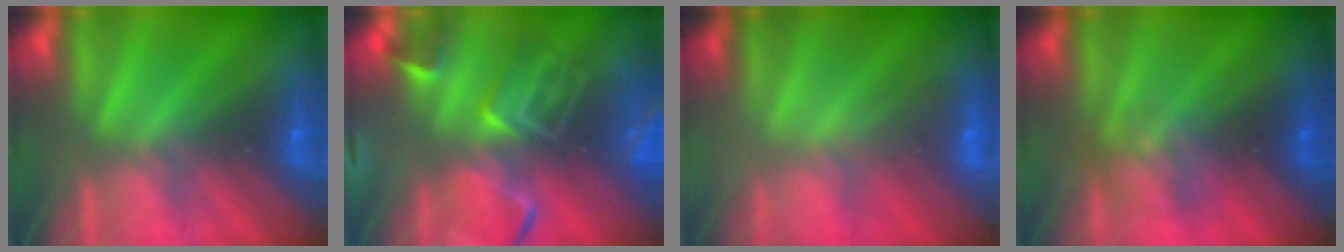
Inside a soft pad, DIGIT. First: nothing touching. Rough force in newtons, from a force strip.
{"total": 8.7}
{"total": 2.3}
{"total": 2.4}